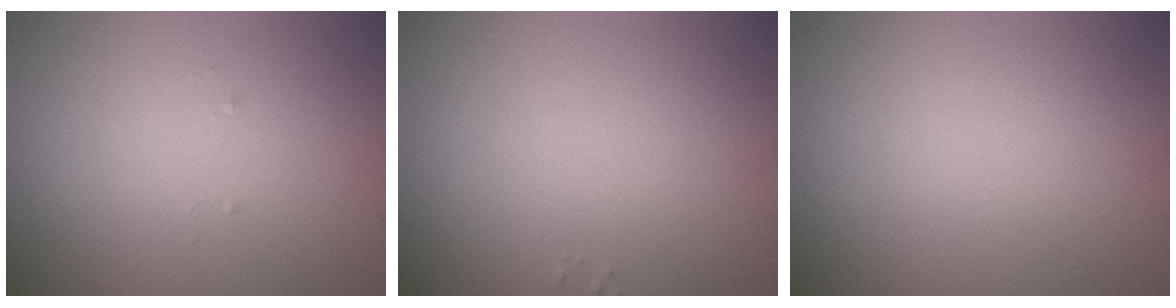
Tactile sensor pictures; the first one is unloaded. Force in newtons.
{"total": 0.0}
{"total": 0.0}